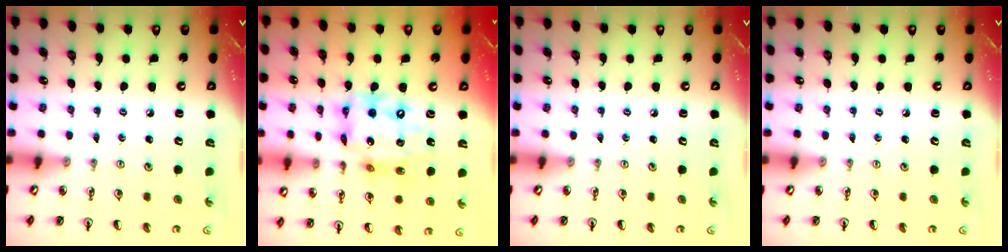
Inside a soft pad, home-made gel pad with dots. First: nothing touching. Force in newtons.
{"total": 15.6, "press": 15.5, "slide": 1.5}
{"total": 0.0}
{"total": 0.0}